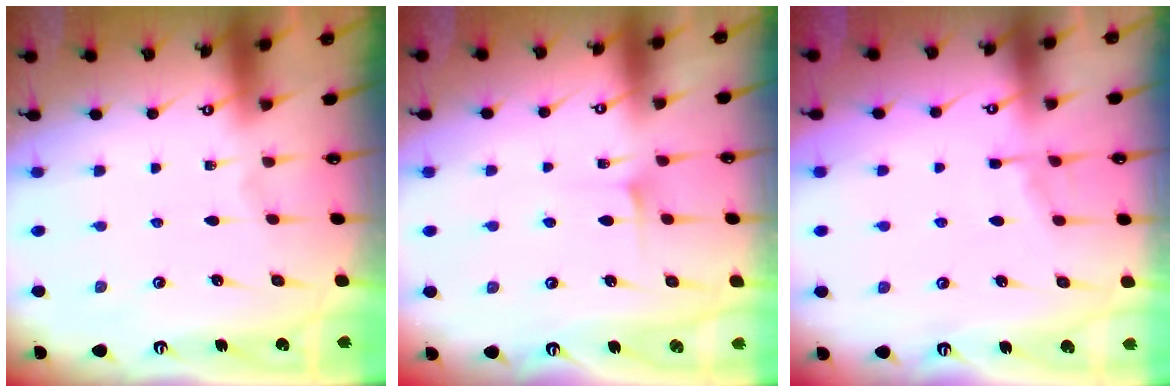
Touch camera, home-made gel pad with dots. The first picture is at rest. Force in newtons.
{"total": 4.9, "press": 4.9, "slide": 0.6}
{"total": 3.5, "press": 3.4, "slide": 0.6}